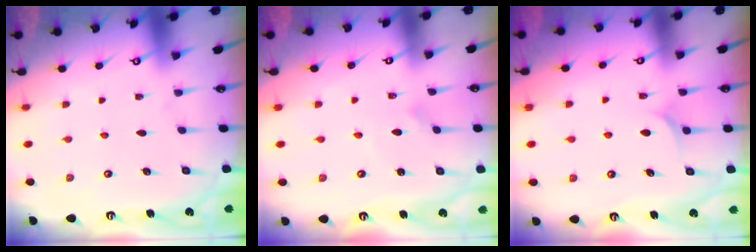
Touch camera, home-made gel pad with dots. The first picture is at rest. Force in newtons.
{"total": 2.1, "press": 2.1, "slide": 0.1}
{"total": 5.5, "press": 5.5, "slide": 0.2}